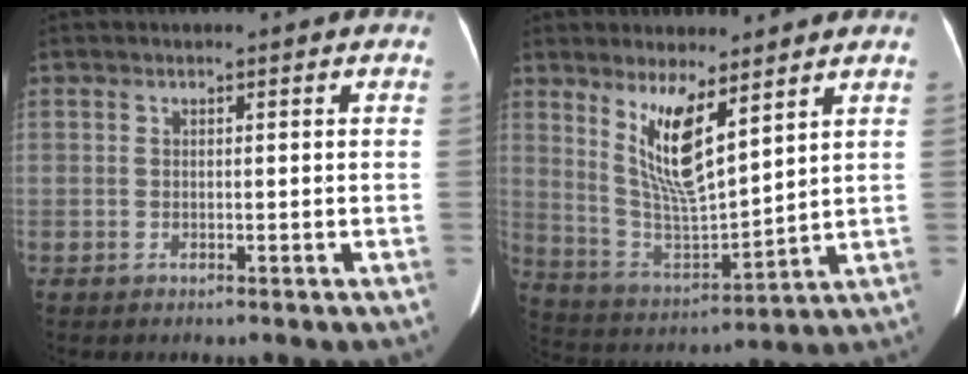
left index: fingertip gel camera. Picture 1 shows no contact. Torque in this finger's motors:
{"motor_torque": [1.57, -0.57, 0.69, 0.06]}